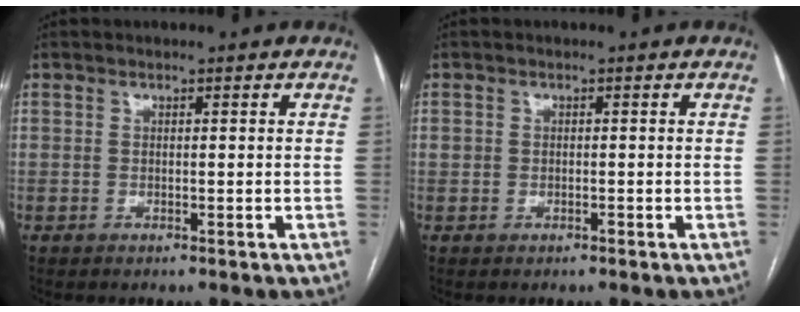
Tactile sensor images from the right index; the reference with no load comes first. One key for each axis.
{"total": 0.9, "fx": -0.2, "fy": 0.8, "fz": 0.4, "tx": -0.007, "ty": 0.008, "tz": 0.001}